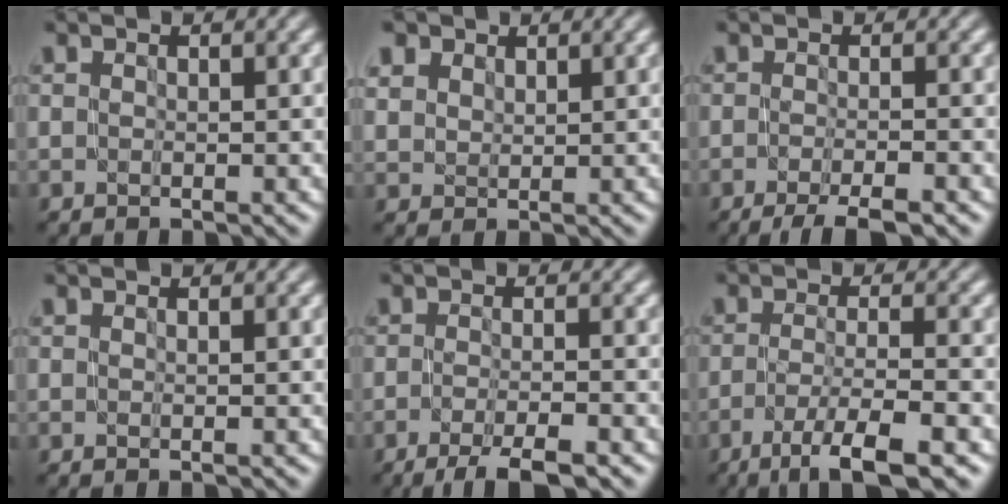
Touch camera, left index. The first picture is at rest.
{"total": 2.5, "force": [1.9, 1.5, 0.4], "torque": [-0.020, 0.003, 0.041]}
{"total": 4.3, "force": [-3.0, 0.8, 3.1], "torque": [-0.044, -0.003, -0.054]}
{"total": 0.5, "force": [0.0, 0.2, 0.5], "torque": [-0.006, -0.006, -0.005]}
{"total": 4.7, "force": [-3.1, 0.8, 3.4], "torque": [-0.052, -0.002, -0.057]}
{"total": 6.1, "force": [-3.5, 1.1, 4.9], "torque": [-0.079, 0.002, -0.063]}